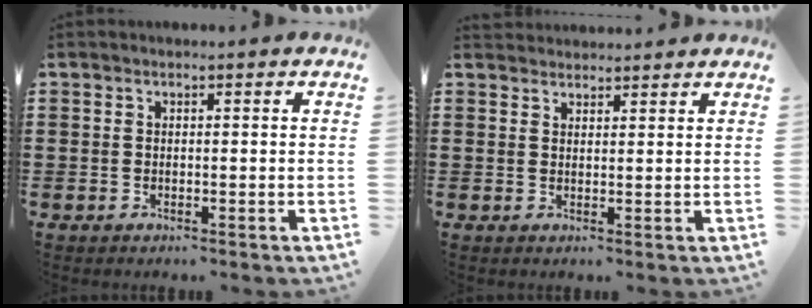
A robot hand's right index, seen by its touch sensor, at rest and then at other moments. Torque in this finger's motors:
{"motor_torque": [-1.00, 1.14, -1.05, -0.21]}